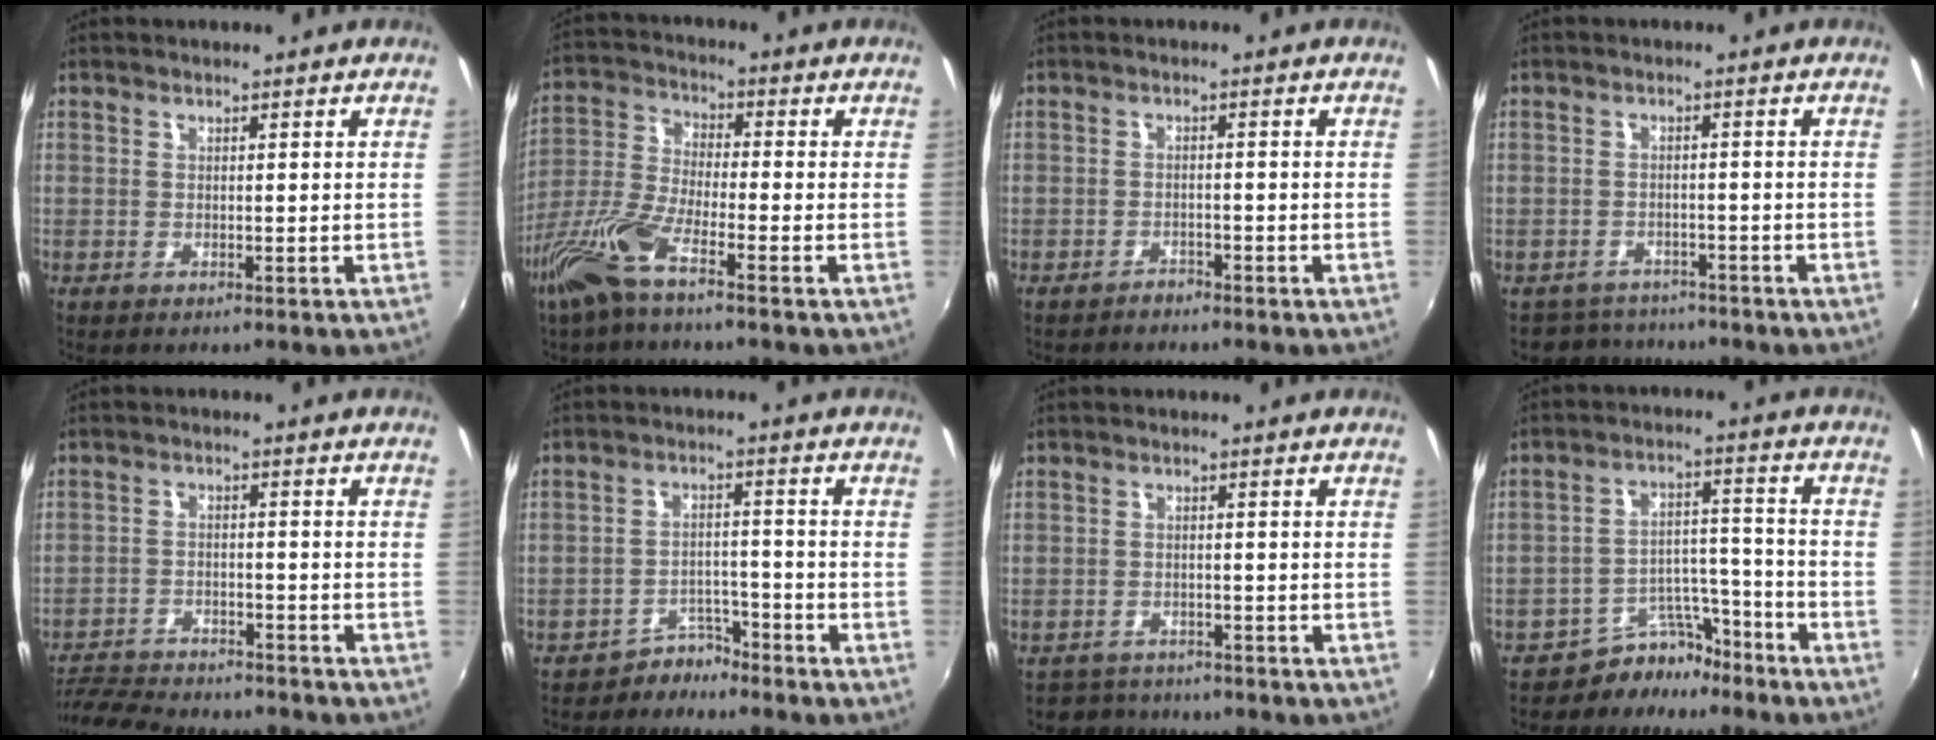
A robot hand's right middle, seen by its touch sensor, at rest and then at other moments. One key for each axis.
{"total": 10.1, "fx": -6.3, "fy": 1.8, "fz": 7.8, "tx": -0.176, "ty": -0.011, "tz": -0.130}
{"total": 2.1, "fx": -2.0, "fy": 0.8, "fz": 0.1, "tx": -0.009, "ty": -0.002, "tz": -0.033}
{"total": 5.3, "fx": -4.6, "fy": 2.7, "fz": -0.2, "tx": -0.011, "ty": 0.011, "tz": -0.076}
{"total": 14.2, "fx": -12.7, "fy": 3.7, "fz": 5.2, "tx": -0.124, "ty": -0.012, "tz": -0.199}
{"total": 4.3, "fx": -4.0, "fy": 1.8, "fz": -0.1, "tx": 0.000, "ty": 0.012, "tz": -0.066}
{"total": 4.3, "fx": -3.6, "fy": 2.2, "fz": -0.4, "tx": -0.005, "ty": 0.010, "tz": -0.063}
{"total": 8.3, "fx": -7.2, "fy": 4.1, "fz": 0.8, "tx": -0.012, "ty": 0.043, "tz": -0.113}